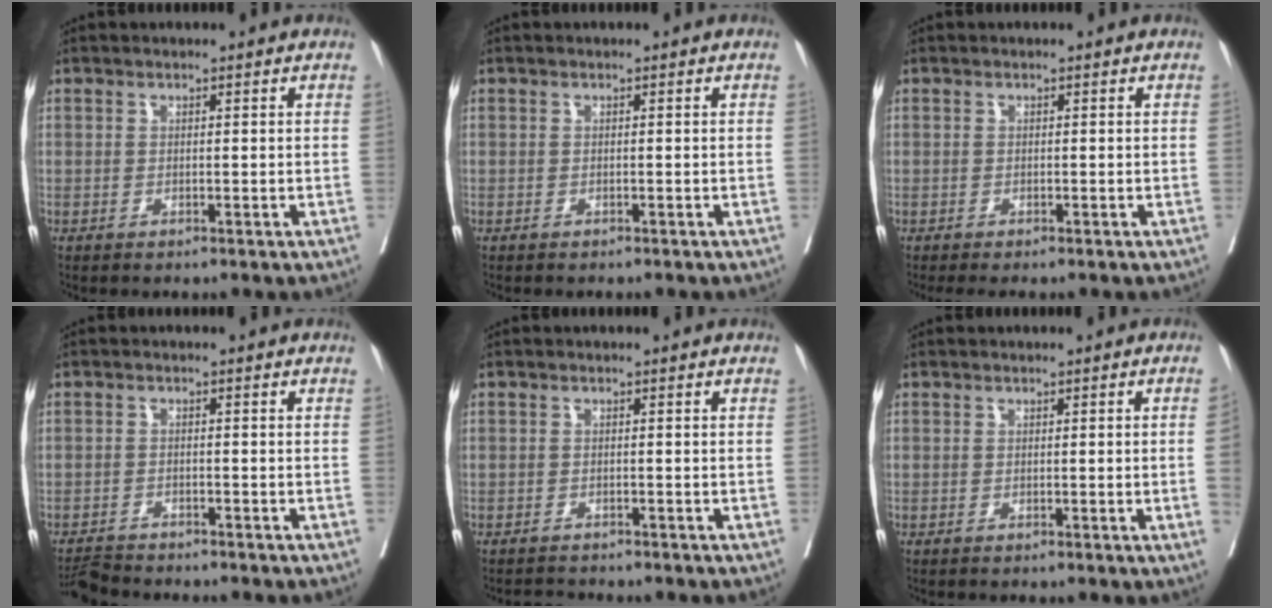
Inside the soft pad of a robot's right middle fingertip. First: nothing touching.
{"total": 0.0}
{"total": 1.4, "force": [-1.1, 0.0, 0.8], "torque": [-0.010, -0.005, -0.023]}
{"total": 3.3, "force": [-3.3, 0.2, 0.1], "torque": [0.001, -0.015, -0.061]}
{"total": 1.5, "force": [-1.5, 0.2, -0.1], "torque": [0.000, -0.008, -0.022]}
{"total": 2.5, "force": [-0.2, -0.4, 2.4], "torque": [-0.043, 0.003, 0.004]}